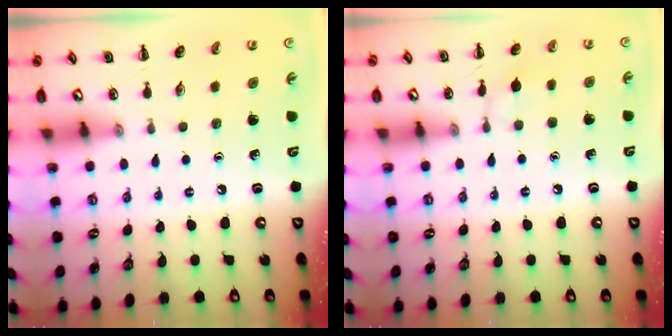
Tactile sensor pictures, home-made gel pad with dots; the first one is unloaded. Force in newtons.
{"total": 5.8, "press": 5.5, "slide": 1.8}